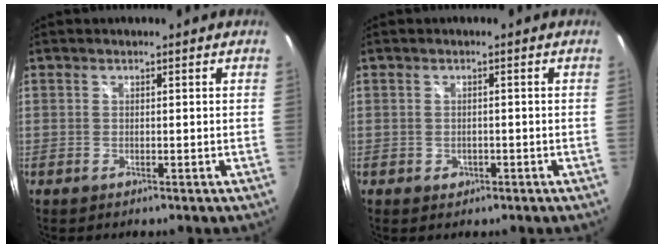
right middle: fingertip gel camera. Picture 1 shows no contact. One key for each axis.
{"total": 1.4, "fx": -0.3, "fy": 1.2, "fz": 0.5, "tx": -0.007, "ty": -0.003, "tz": -0.004}